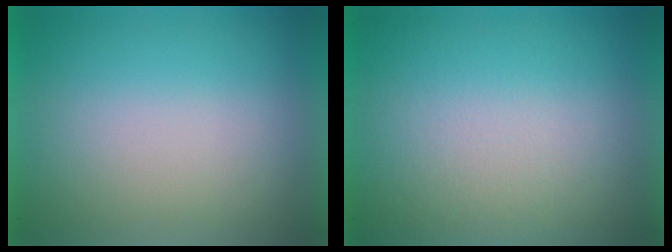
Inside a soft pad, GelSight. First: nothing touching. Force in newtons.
{"total": 2.6}